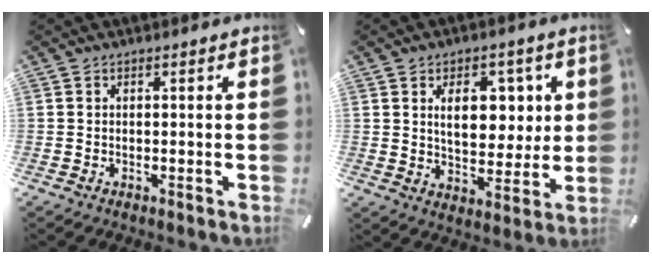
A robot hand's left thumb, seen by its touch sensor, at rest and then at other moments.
{"total": 10.9, "force": [3.6, 7.3, 7.3], "torque": [-0.101, -0.007, 0.057]}